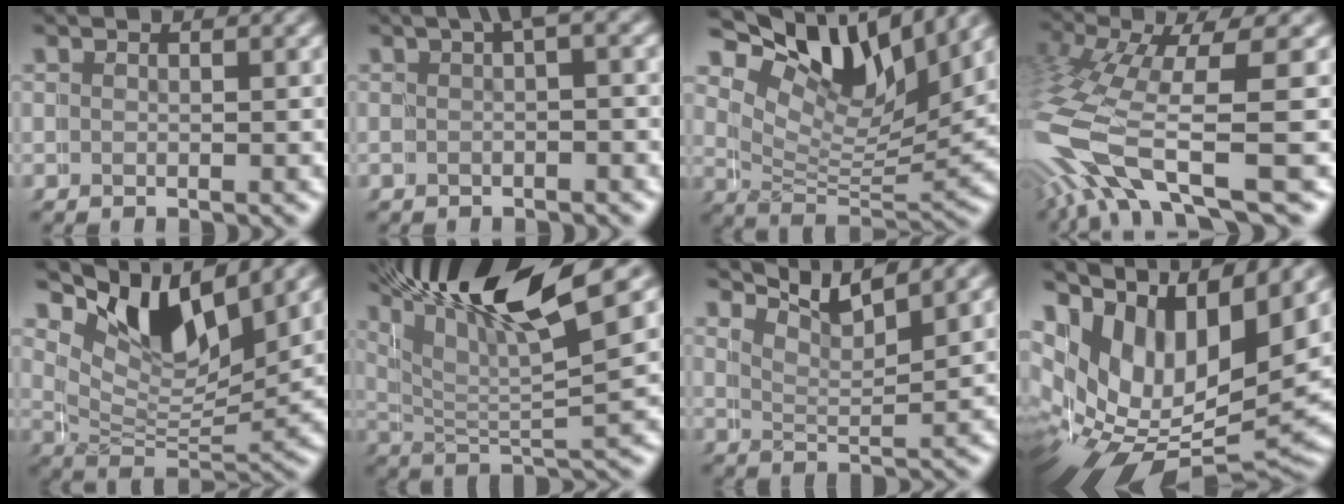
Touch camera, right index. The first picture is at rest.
{"total": 1.5, "force": [0.0, -0.1, 1.5], "torque": [-0.017, 0.006, 0.001]}
{"total": 8.9, "force": [5.8, 3.8, 5.5], "torque": [-0.109, 0.002, 0.093]}
{"total": 6.6, "force": [-1.4, 3.5, 5.4], "torque": [-0.156, -0.036, -0.004]}
{"total": 8.0, "force": [5.2, 3.6, 4.9], "torque": [-0.103, 0.001, 0.087]}
{"total": 12.2, "force": [7.7, 4.6, 8.3], "torque": [-0.146, 0.026, 0.114]}
{"total": 5.7, "force": [5.6, -0.5, 1.0], "torque": [-0.018, 0.007, 0.088]}
{"total": 13.3, "force": [0.8, 9.0, 9.8], "torque": [-0.212, -0.053, 0.039]}